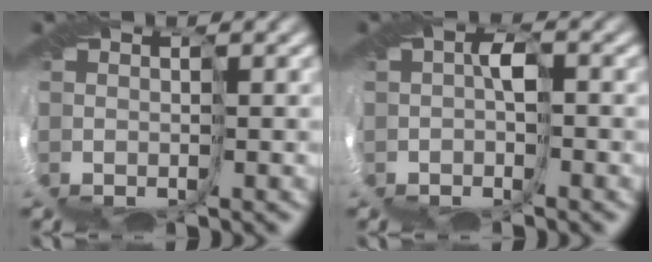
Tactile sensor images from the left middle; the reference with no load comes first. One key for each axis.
{"total": 1.1, "fx": -0.3, "fy": 0.0, "fz": 1.1, "tx": -0.024, "ty": 0.006, "tz": -0.007}